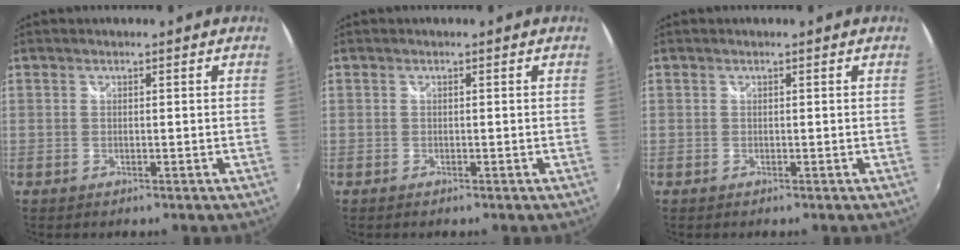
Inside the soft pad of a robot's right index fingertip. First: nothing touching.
{"total": 0.0}
{"total": 0.0}